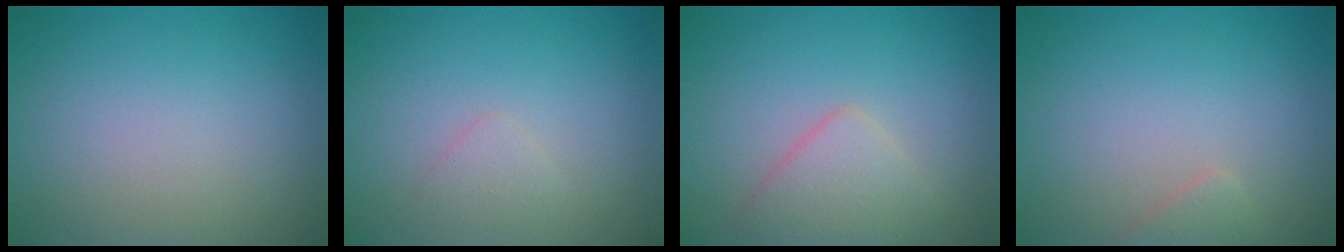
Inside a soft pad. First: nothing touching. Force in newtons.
{"total": 1.1, "press": 1.1, "slide": 0.1}
{"total": 2.9, "press": 2.9, "slide": 0.1}
{"total": 1.1, "press": 1.1, "slide": 0.1}